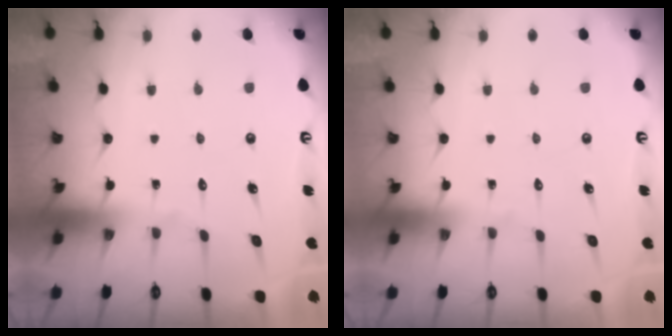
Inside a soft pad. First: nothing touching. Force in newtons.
{"total": 0.0}